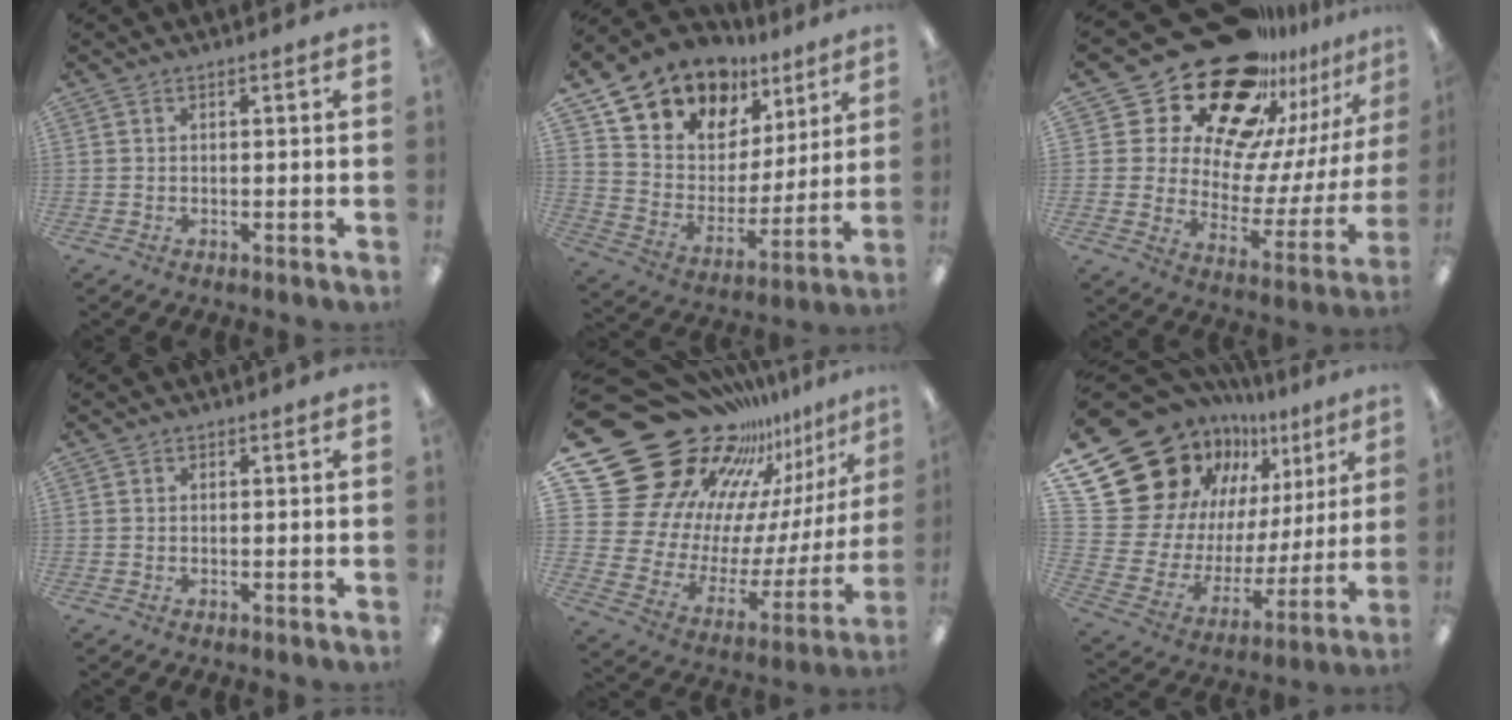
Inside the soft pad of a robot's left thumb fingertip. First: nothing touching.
{"total": 13.2, "force": [10.5, 7.8, 1.7], "torque": [-0.067, -0.085, 0.199]}
{"total": 26.7, "force": [20.4, 12.6, 11.8], "torque": [-0.203, -0.144, 0.373]}
{"total": 0.0}
{"total": 29.2, "force": [20.4, 17.0, 12.1], "torque": [-0.176, -0.197, 0.427]}
{"total": 22.6, "force": [14.6, 15.3, 8.0], "torque": [-0.155, -0.112, 0.297]}